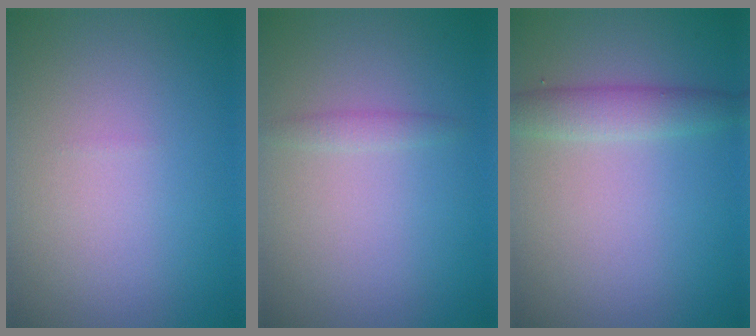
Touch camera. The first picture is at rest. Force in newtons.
{"total": 1.0, "press": 1.0, "slide": 0.0}
{"total": 2.5, "press": 2.5, "slide": 0.2}